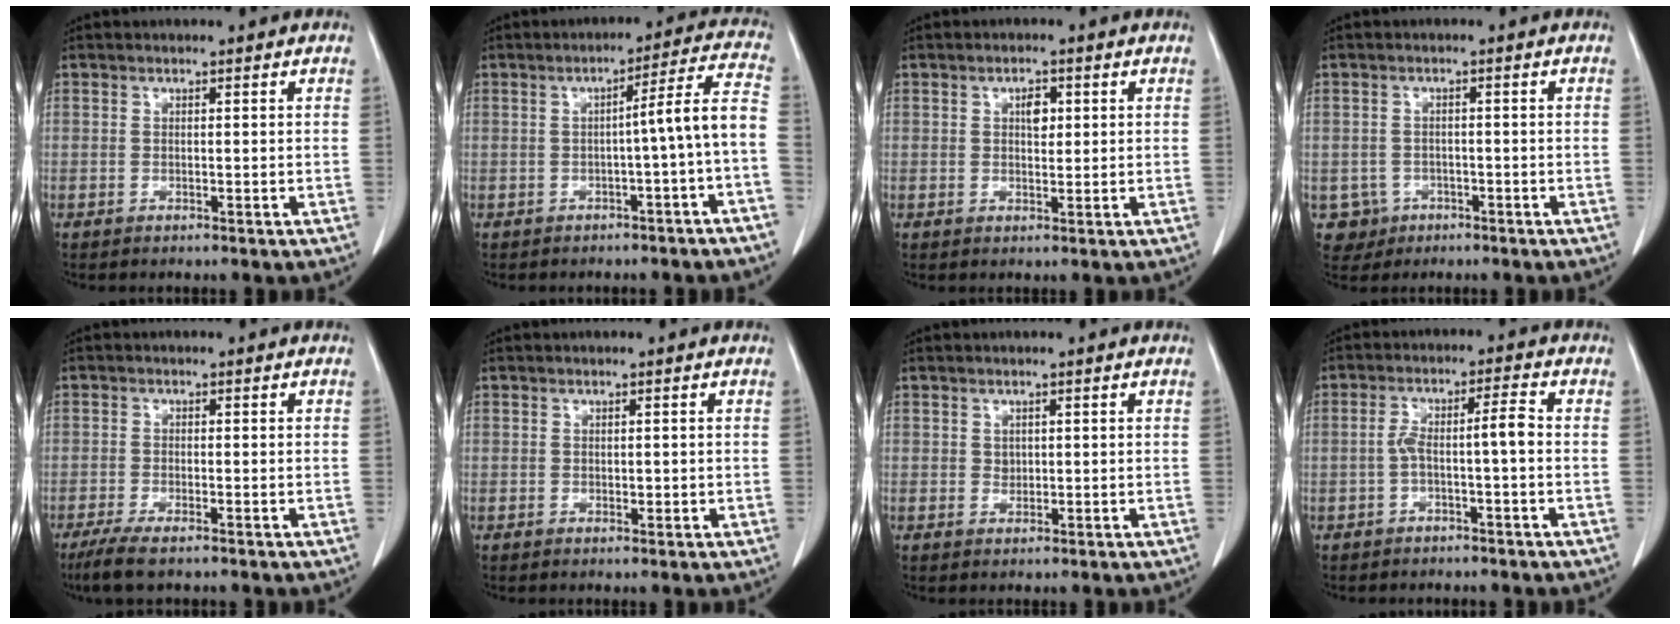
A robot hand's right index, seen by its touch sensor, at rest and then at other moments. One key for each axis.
{"total": 7.3, "fx": -2.1, "fy": -0.8, "fz": 7.0, "tx": -0.086, "ty": 0.021, "tz": -0.030}
{"total": 2.4, "fx": 0.7, "fy": 1.2, "fz": 1.9, "tx": -0.030, "ty": 0.000, "tz": 0.011}
{"total": 3.7, "fx": -1.4, "fy": 3.5, "fz": -0.1, "tx": 0.005, "ty": 0.010, "tz": -0.017}
{"total": 5.1, "fx": -3.7, "fy": 0.9, "fz": 3.4, "tx": -0.063, "ty": -0.014, "tz": -0.060}
{"total": 0.9, "fx": 0.0, "fy": 0.6, "fz": 0.7, "tx": -0.008, "ty": -0.001, "tz": 0.001}
{"total": 1.0, "fx": 0.3, "fy": 0.9, "fz": 0.4, "tx": -0.004, "ty": -0.001, "tz": 0.006}
{"total": 4.7, "fx": -1.1, "fy": 0.5, "fz": 4.6, "tx": -0.089, "ty": 0.026, "tz": -0.013}